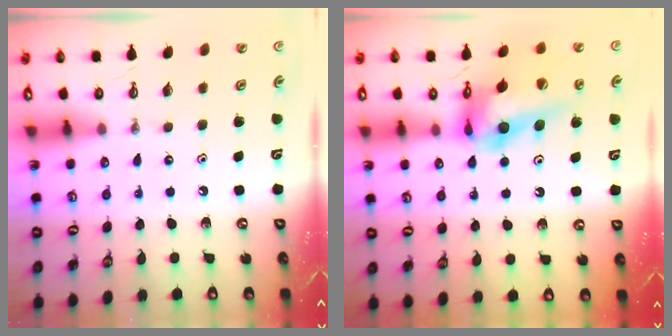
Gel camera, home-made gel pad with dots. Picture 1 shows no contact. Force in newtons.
{"total": 16.7, "press": 16.7, "slide": 1.4}